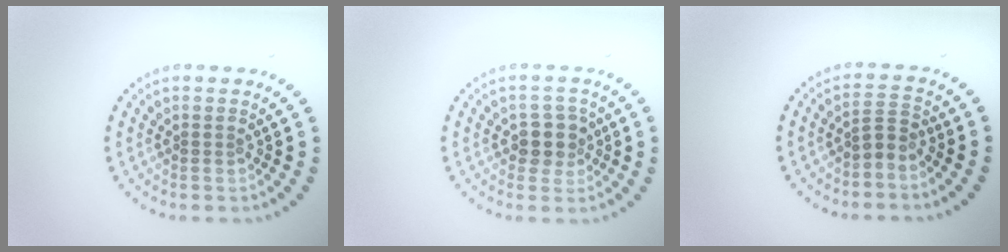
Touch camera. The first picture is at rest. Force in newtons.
{"total": 2.7, "press": 2.5, "slide": 0.9}
{"total": 1.8, "press": 1.3, "slide": 1.3}